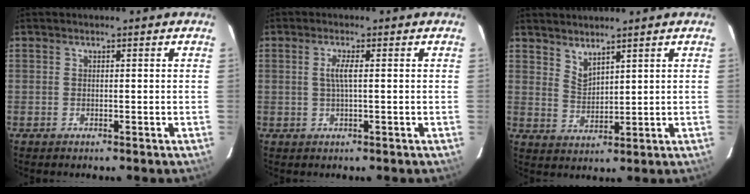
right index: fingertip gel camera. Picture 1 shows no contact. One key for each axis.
{"total": 2.4, "fx": 0.1, "fy": 0.0, "fz": 2.4, "tx": -0.047, "ty": 0.001, "tz": 0.000}
{"total": 3.8, "fx": 3.4, "fy": 0.9, "fz": 1.5, "tx": -0.025, "ty": -0.004, "tz": 0.066}